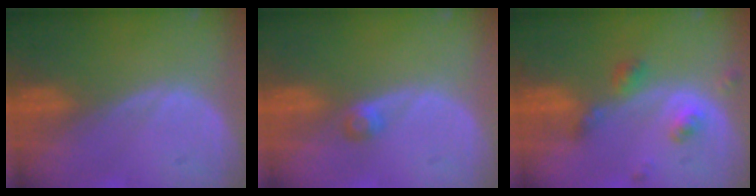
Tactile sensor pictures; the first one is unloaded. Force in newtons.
{"total": 1.8, "press": 1.6, "slide": 0.8}
{"total": 4.9, "press": 4.3, "slide": 2.2}